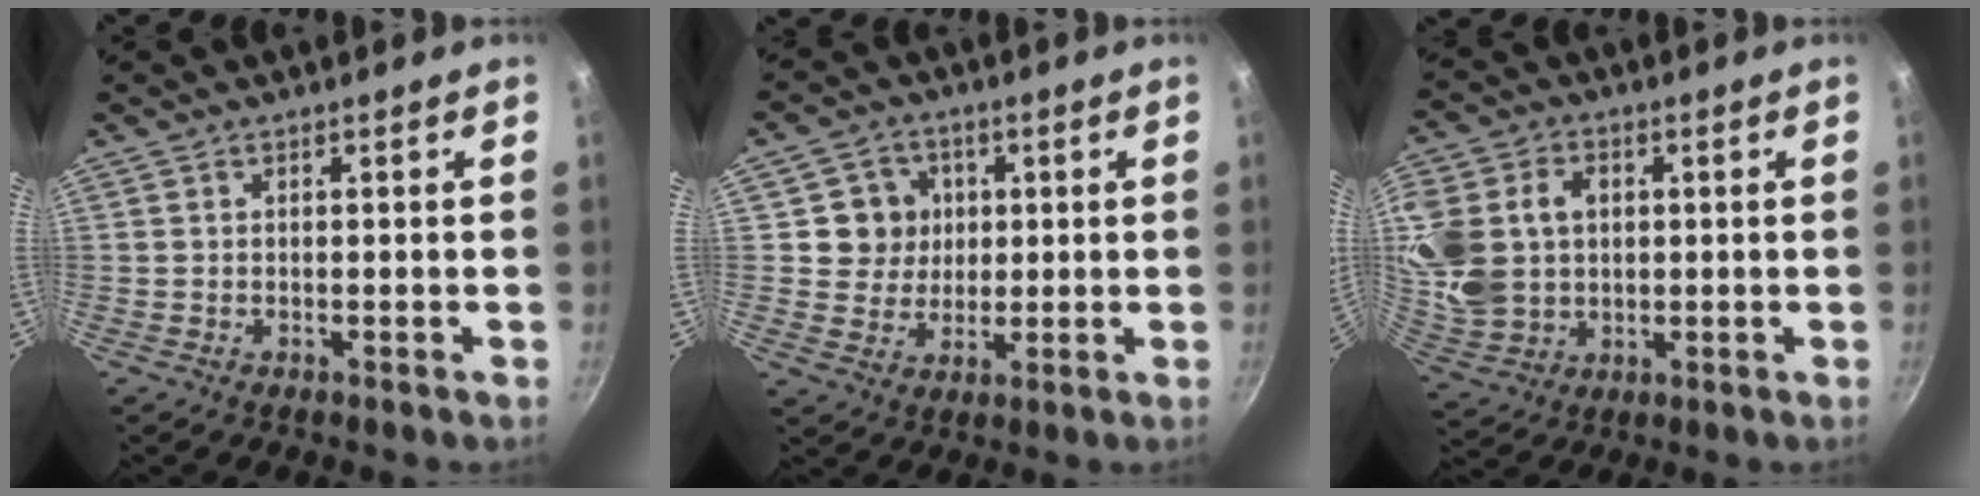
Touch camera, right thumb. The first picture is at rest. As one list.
[{"total": 7.8, "force": [1.5, 7.3, 2.2], "torque": [0.004, -0.001, 0.021]}, {"total": 17.9, "force": [2.6, 14.0, 10.8], "torque": [-0.232, 0.009, 0.057]}]